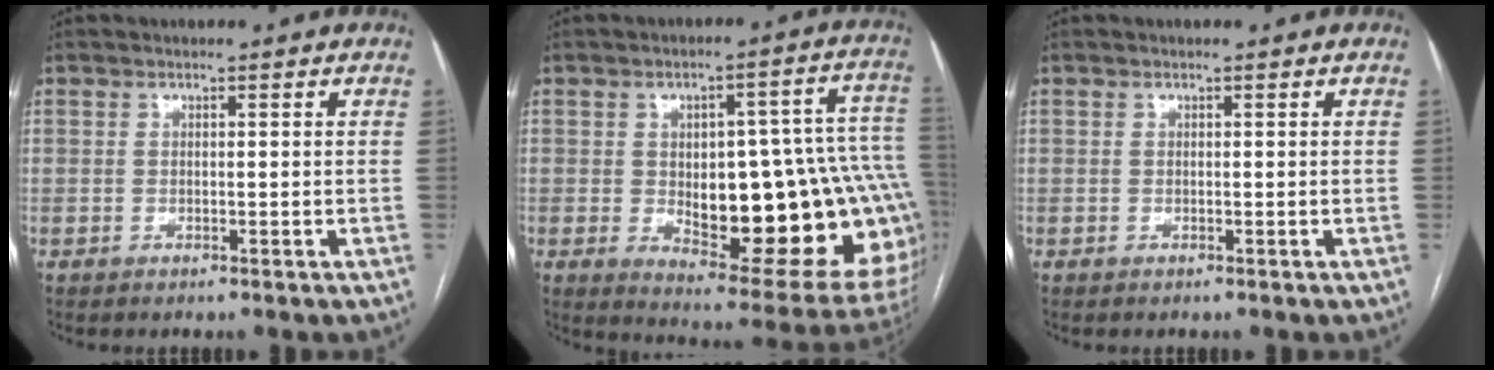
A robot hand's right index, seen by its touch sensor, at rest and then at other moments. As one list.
[{"total": 26.4, "force": [-3.1, 8.0, 24.9], "torque": [-0.243, 0.025, -0.015]}, {"total": 0.0}]